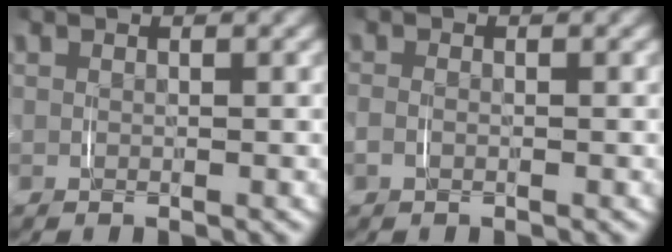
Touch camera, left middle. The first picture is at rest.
{"total": 0.6, "force": [-0.6, -0.1, 0.2], "torque": [-0.003, 0.002, -0.010]}